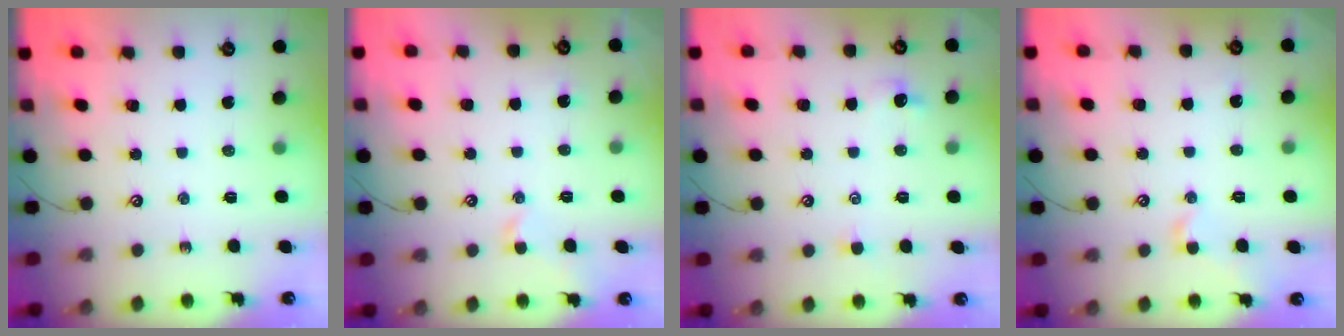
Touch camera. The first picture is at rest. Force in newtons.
{"total": 0.0}
{"total": 0.0}
{"total": 0.6, "press": 0.4, "slide": 0.5}